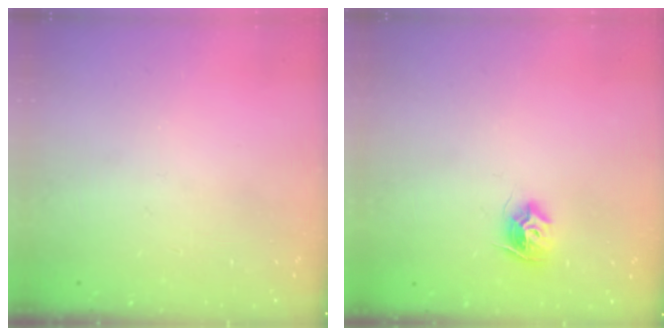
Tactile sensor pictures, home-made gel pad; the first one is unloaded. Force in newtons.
{"total": 8.7, "press": 8.6, "slide": 0.4}